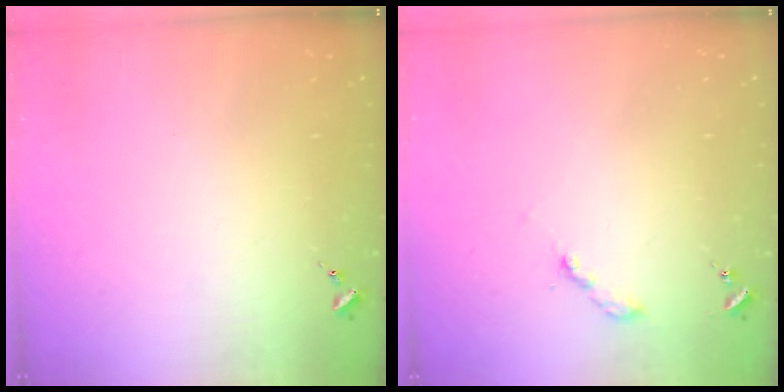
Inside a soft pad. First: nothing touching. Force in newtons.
{"total": 2.0, "press": 2.0, "slide": 0.2}